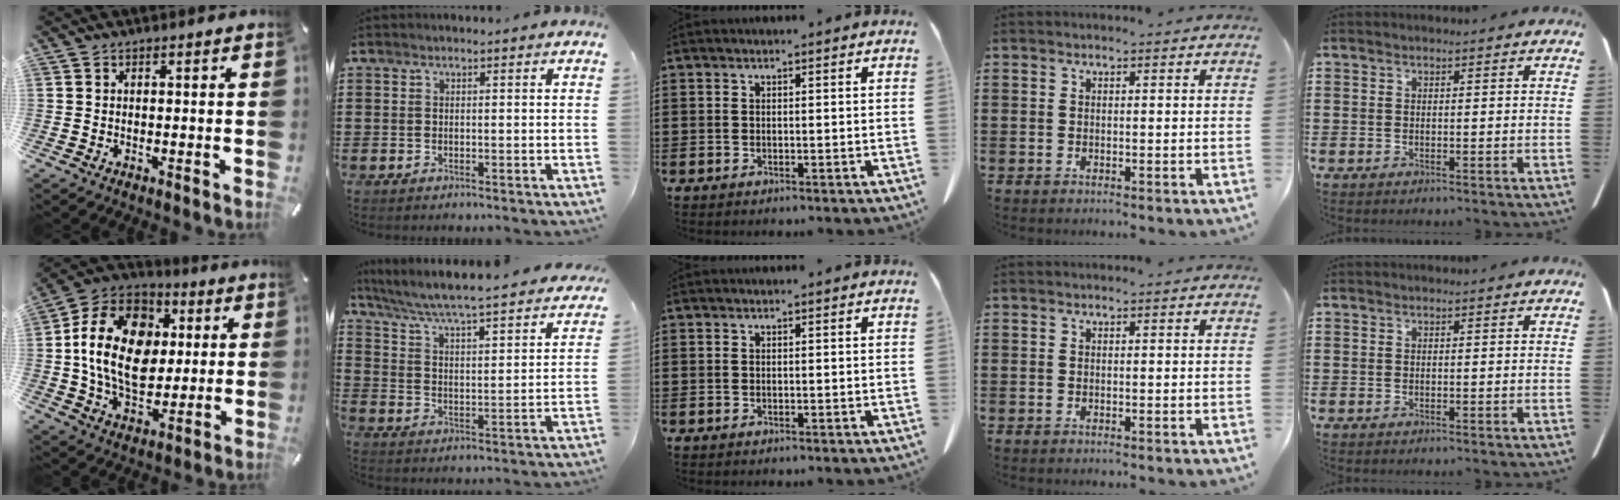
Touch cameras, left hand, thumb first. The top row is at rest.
{"thumb": {"total": 20.2, "force": [1.5, 15.1, 13.4], "torque": [-0.264, 0.014, 0.027]}, "index": {"total": 4.7, "force": [4.3, -0.5, 1.7], "torque": [-0.057, -0.045, 0.061]}}